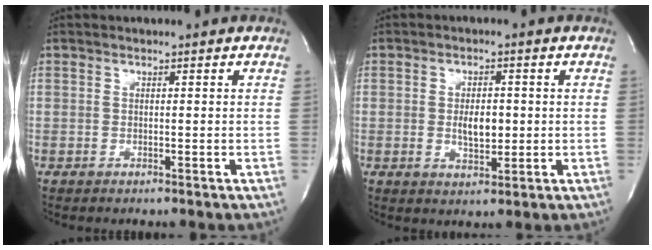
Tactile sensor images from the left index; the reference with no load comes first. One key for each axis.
{"total": 4.2, "fx": -0.3, "fy": 2.0, "fz": 3.6, "tx": -0.061, "ty": -0.006, "tz": 0.000}